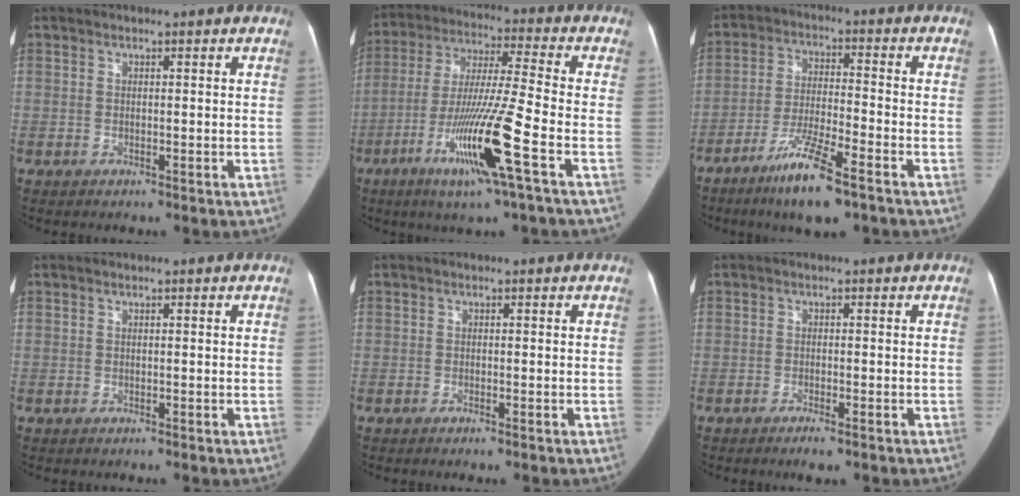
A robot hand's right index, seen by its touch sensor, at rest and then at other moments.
{"total": 14.8, "force": [-6.3, -0.9, 13.3], "torque": [-0.263, -0.023, -0.122]}
{"total": 10.3, "force": [-6.7, 0.9, 7.9], "torque": [-0.153, -0.024, -0.120]}
{"total": 0.0}
{"total": 0.7, "force": [-0.5, -0.1, 0.4], "torque": [-0.013, -0.003, -0.008]}
{"total": 2.2, "force": [-1.5, 0.2, 1.6], "torque": [-0.027, -0.005, -0.023]}